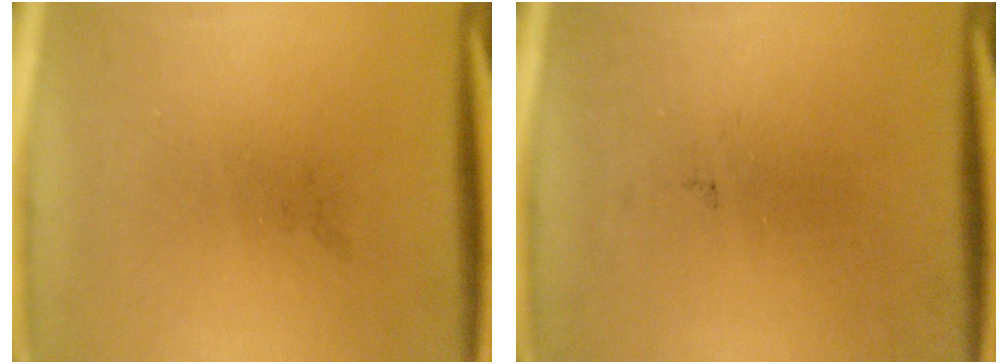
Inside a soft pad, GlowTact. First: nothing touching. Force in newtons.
{"total": 0.0}